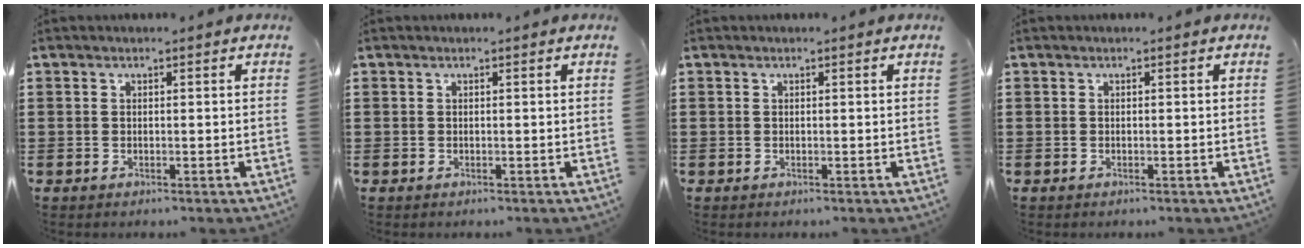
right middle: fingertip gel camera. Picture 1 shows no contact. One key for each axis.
{"total": 0.0}
{"total": 0.0}
{"total": 0.0}